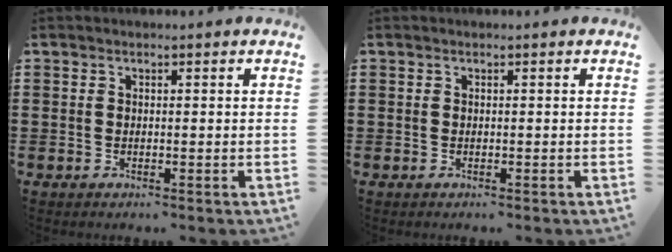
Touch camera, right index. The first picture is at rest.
{"total": 0.0}